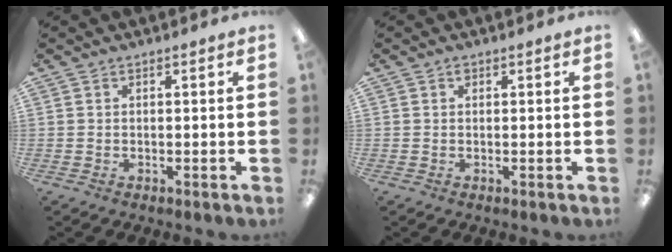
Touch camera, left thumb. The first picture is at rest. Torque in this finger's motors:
{"motor_torque": [0.12, -0.03, 0.21, -0.43, 0.00]}